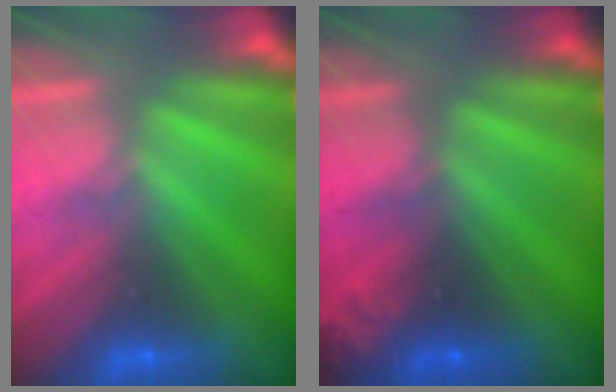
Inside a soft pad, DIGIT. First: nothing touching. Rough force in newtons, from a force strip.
{"total": 2.2}